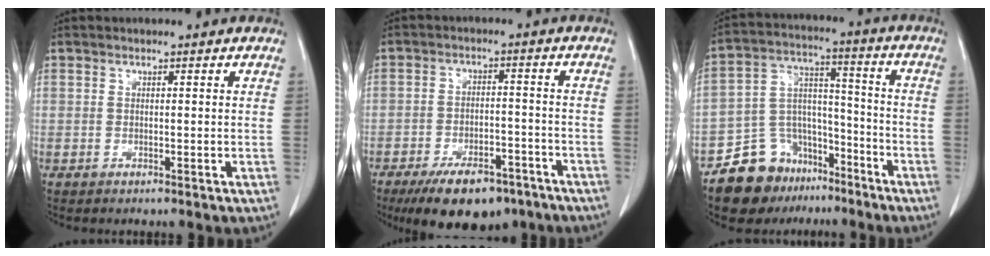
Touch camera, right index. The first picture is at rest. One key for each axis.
{"total": 11.8, "fx": -8.6, "fy": 5.2, "fz": 6.3, "tx": -0.091, "ty": -0.001, "tz": -0.133}
{"total": 13.0, "fx": -9.5, "fy": 8.2, "fz": 3.4, "tx": -0.061, "ty": 0.063, "tz": -0.159}